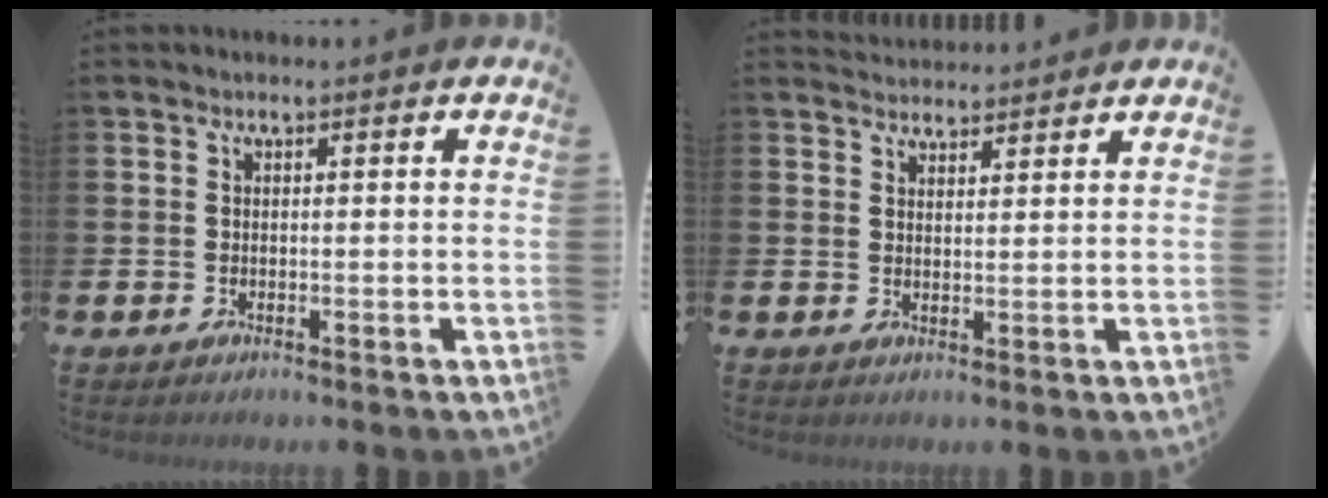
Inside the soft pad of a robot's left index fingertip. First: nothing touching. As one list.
[{"total": 2.8, "force": [2.8, 0.6, -0.3], "torque": [-0.003, -0.013, 0.052]}]